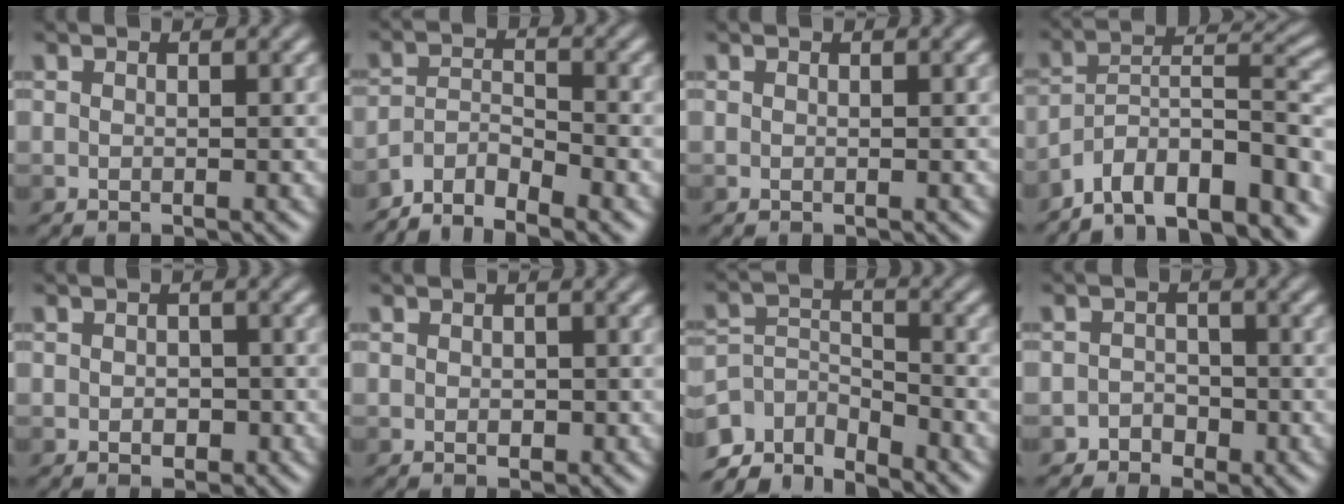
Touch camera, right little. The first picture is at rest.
{"total": 5.1, "force": [-4.1, 1.6, 2.4], "torque": [-0.036, -0.002, -0.082]}
{"total": 0.0}
{"total": 12.1, "force": [-9.2, 3.9, 6.8], "torque": [-0.108, 0.015, -0.148]}
{"total": 1.5, "force": [-0.3, 1.0, 1.0], "torque": [-0.013, -0.004, -0.006]}
{"total": 0.9, "force": [-0.1, 0.6, 0.6], "torque": [-0.007, -0.003, -0.001]}
{"total": 5.3, "force": [-4.4, 2.0, 2.1], "torque": [-0.036, -0.005, -0.085]}
{"total": 1.8, "force": [-1.1, 1.4, 0.2], "torque": [0.009, 0.004, -0.022]}